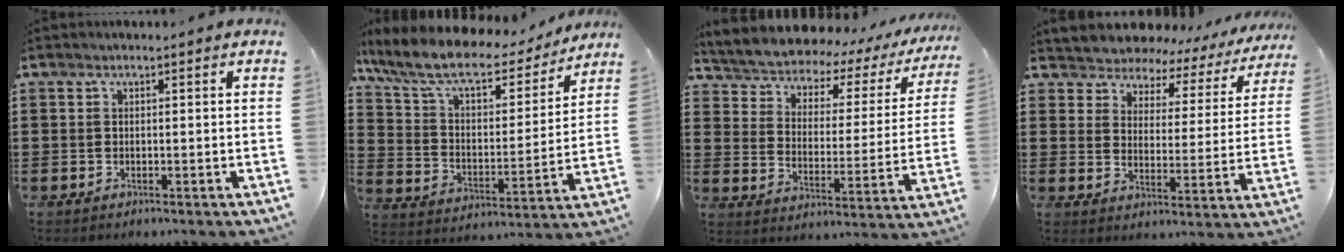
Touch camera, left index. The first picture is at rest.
{"total": 9.6, "force": [7.8, 2.7, 5.0], "torque": [-0.128, -0.041, 0.134]}
{"total": 3.6, "force": [3.4, 1.2, 0.7], "torque": [-0.042, -0.036, 0.047]}
{"total": 4.5, "force": [4.3, 1.1, -0.1], "torque": [-0.030, -0.035, 0.070]}